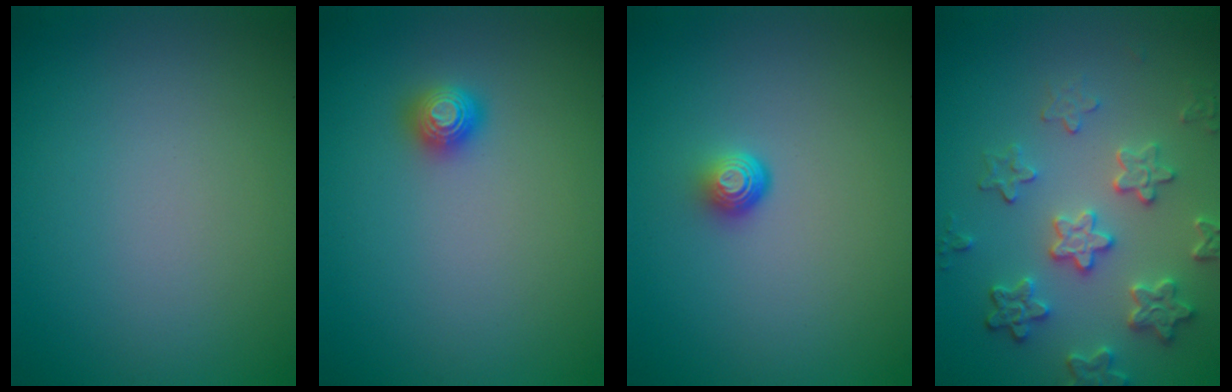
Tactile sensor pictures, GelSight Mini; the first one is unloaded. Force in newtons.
{"total": 1.4, "press": 1.4, "slide": 0.4}
{"total": 1.7, "press": 1.0, "slide": 1.4}
{"total": 4.8, "press": 4.1, "slide": 2.5}